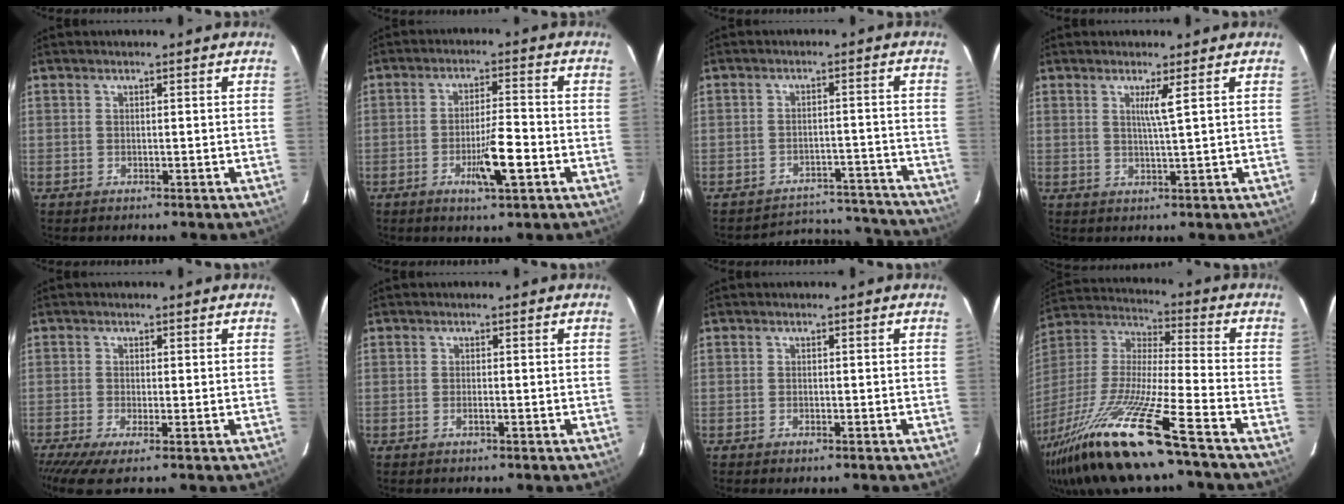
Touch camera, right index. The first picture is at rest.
{"total": 6.8, "force": [-2.6, 0.6, 6.2], "torque": [-0.109, -0.005, -0.042]}
{"total": 11.8, "force": [-11.5, 2.5, -0.9], "torque": [0.027, 0.036, -0.139]}
{"total": 2.4, "force": [0.9, -0.8, 2.1], "torque": [-0.041, -0.008, 0.019]}
{"total": 4.6, "force": [-2.7, 0.6, 3.8], "torque": [-0.063, -0.012, -0.049]}
{"total": 0.9, "force": [-0.4, 0.1, 0.8], "torque": [-0.020, -0.001, -0.006]}
{"total": 1.0, "force": [-0.7, 0.3, 0.7], "torque": [-0.014, -0.002, -0.007]}
{"total": 24.0, "force": [-16.5, 0.9, 17.4], "torque": [-0.376, -0.057, -0.311]}